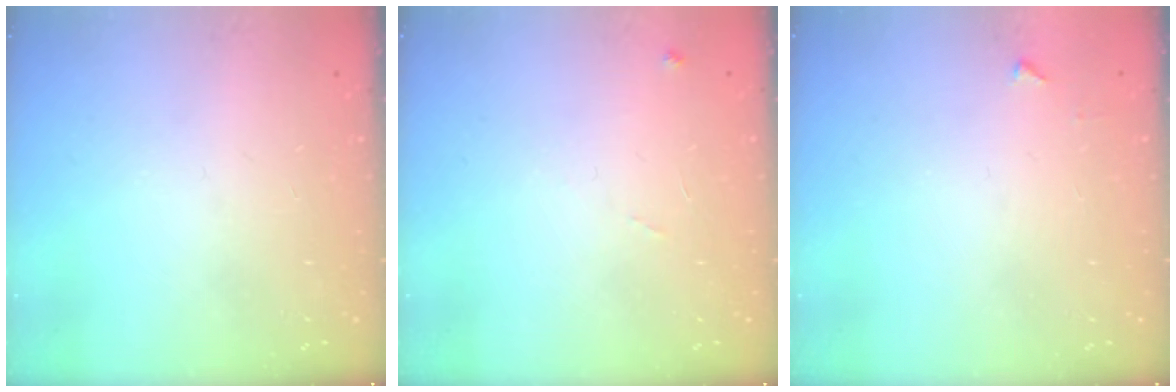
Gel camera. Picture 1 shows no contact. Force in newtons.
{"total": 6.2, "press": 6.2, "slide": 0.8}
{"total": 3.2, "press": 3.2, "slide": 0.4}